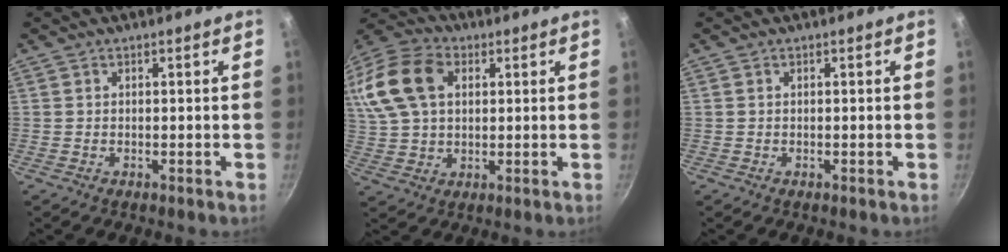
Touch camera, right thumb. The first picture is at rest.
{"total": 20.1, "force": [5.8, 14.0, 13.2], "torque": [-0.286, 0.024, 0.099]}
{"total": 0.0}